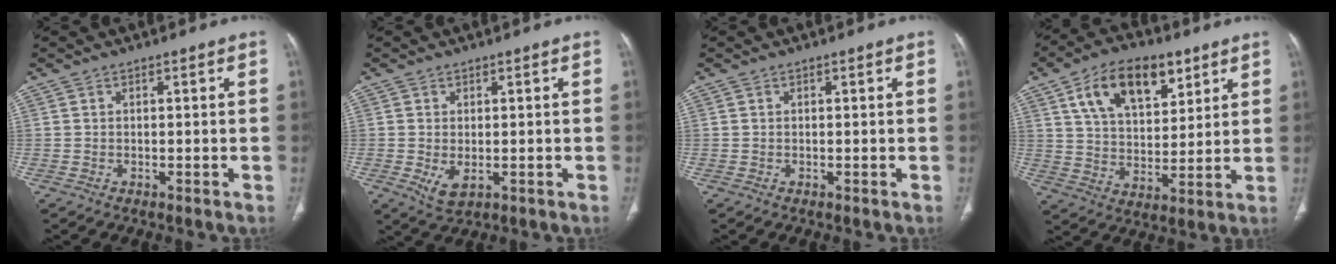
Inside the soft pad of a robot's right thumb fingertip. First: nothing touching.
{"total": 3.6, "force": [-0.7, 2.1, 2.8], "torque": [-0.054, -0.010, 0.000]}
{"total": 0.0}
{"total": 16.0, "force": [8.2, 9.0, 10.5], "torque": [-0.137, -0.024, 0.146]}